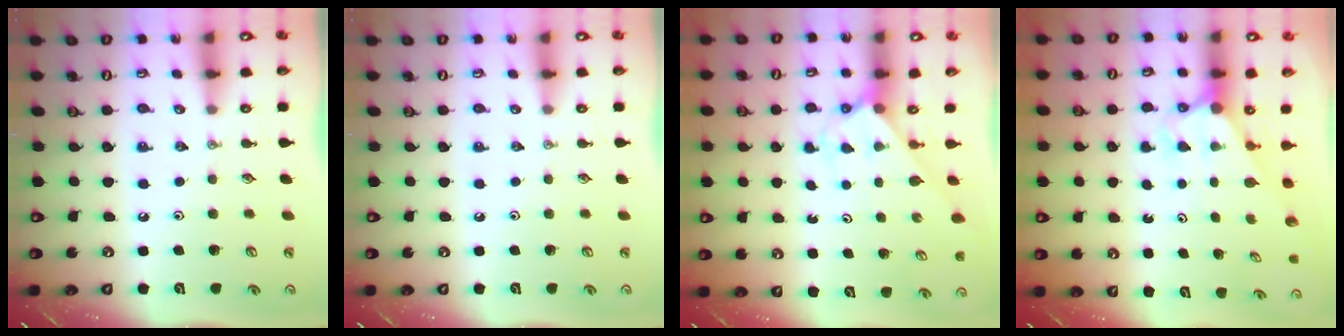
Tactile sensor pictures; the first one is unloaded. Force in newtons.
{"total": 0.0}
{"total": 2.3, "press": 2.3, "slide": 0.2}
{"total": 2.9, "press": 2.9, "slide": 0.0}